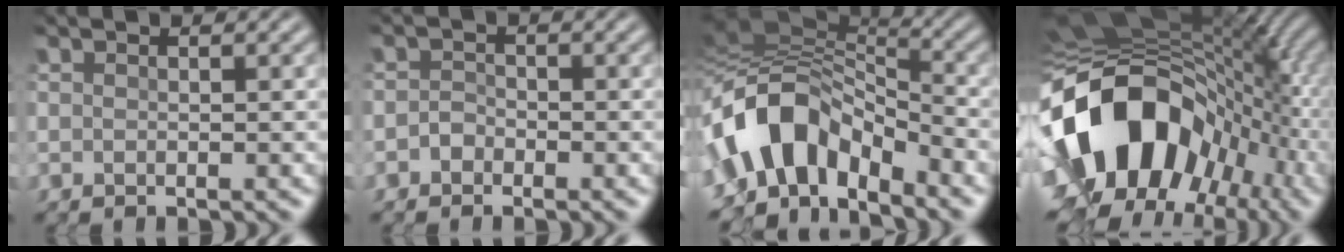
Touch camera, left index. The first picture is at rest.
{"total": 0.9, "force": [-0.6, 0.6, 0.3], "torque": [-0.005, 0.009, -0.014]}
{"total": 10.1, "force": [-3.9, 6.1, 7.0], "torque": [-0.126, 0.020, -0.078]}
{"total": 17.5, "force": [-2.0, 12.8, 11.7], "torque": [-0.225, -0.011, -0.030]}